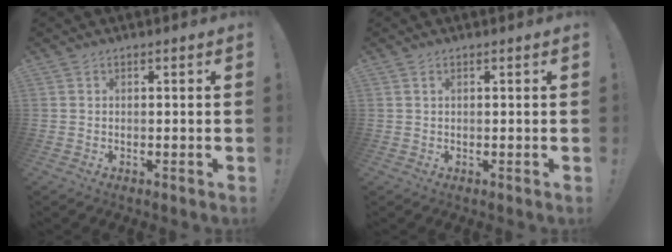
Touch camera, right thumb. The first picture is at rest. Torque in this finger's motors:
{"motor_torque": [-0.04, -0.09, 0.14, 0.01, 0.01]}